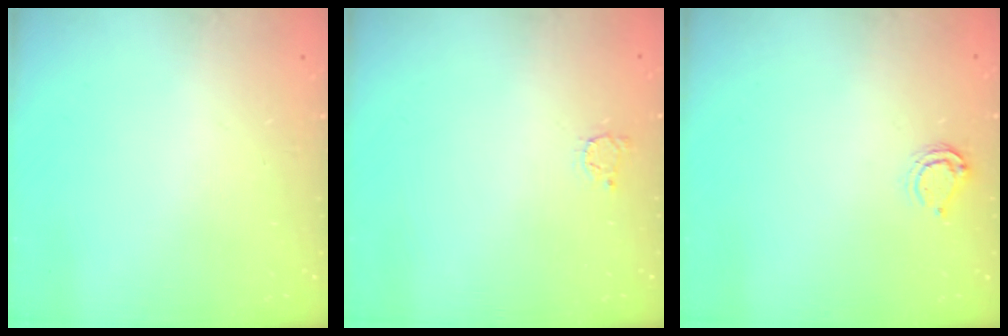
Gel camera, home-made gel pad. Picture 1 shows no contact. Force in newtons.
{"total": 2.5, "press": 2.5, "slide": 0.3}
{"total": 5.3, "press": 5.3, "slide": 0.7}